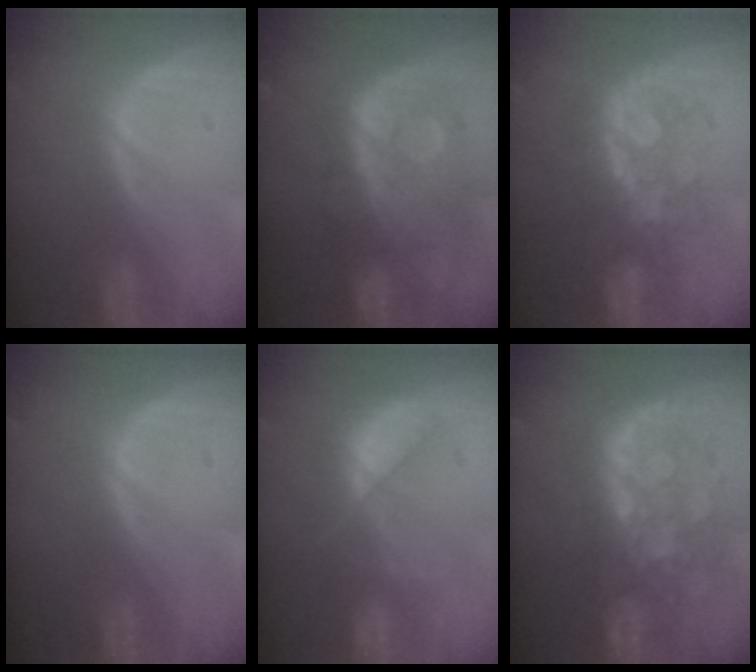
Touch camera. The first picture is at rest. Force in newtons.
{"total": 11.3, "press": 9.8, "slide": 5.6}
{"total": 7.6, "press": 7.5, "slide": 1.5}
{"total": 0.0}
{"total": 7.4, "press": 6.8, "slide": 3.0}
{"total": 10.4, "press": 9.3, "slide": 4.7}